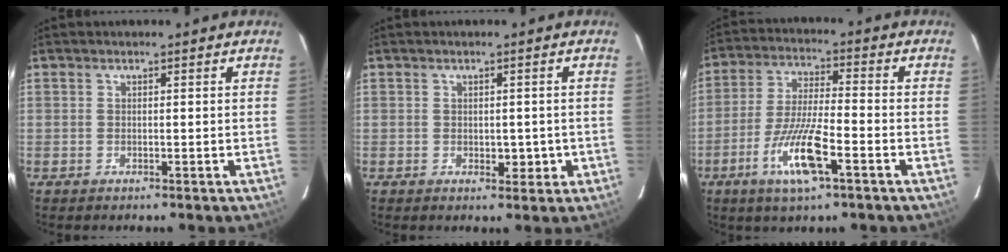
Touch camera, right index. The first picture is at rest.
{"total": 3.0, "force": [-0.6, 1.9, 2.2], "torque": [-0.033, 0.004, 0.001]}
{"total": 11.4, "force": [-5.1, 1.7, 10.0], "torque": [-0.199, -0.013, -0.094]}